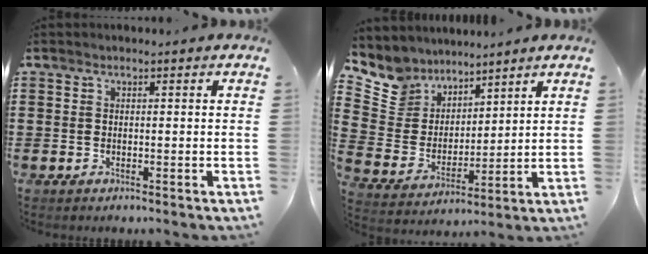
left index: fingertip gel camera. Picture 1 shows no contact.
{"total": 8.0, "force": [6.7, 4.4, -0.4], "torque": [-0.050, -0.054, 0.129]}